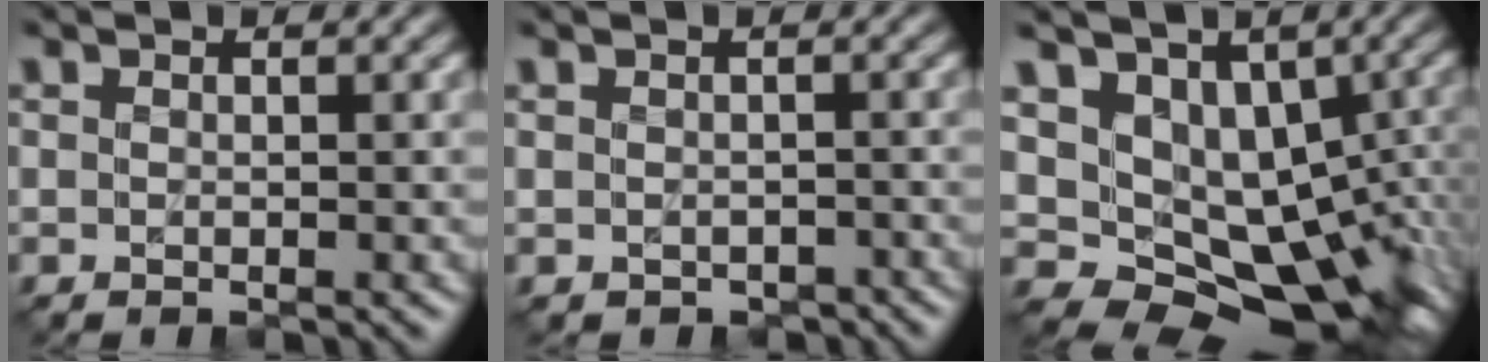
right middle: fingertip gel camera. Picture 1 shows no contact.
{"total": 1.7, "force": [-1.1, 1.1, 0.7], "torque": [-0.005, -0.007, -0.014]}
{"total": 12.4, "force": [0.1, 8.5, 9.1], "torque": [-0.126, -0.019, 0.031]}